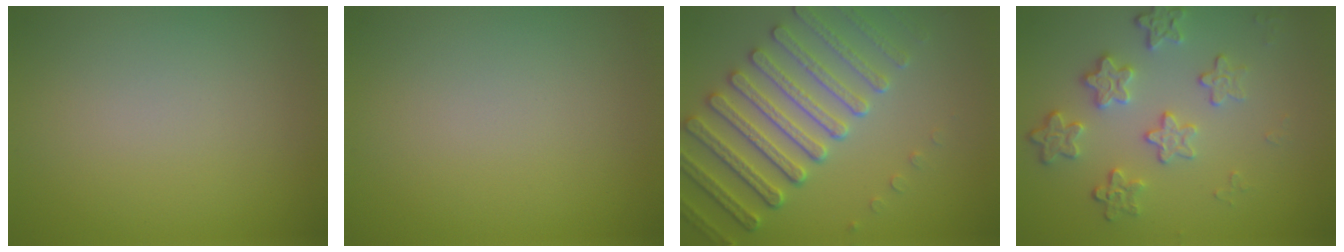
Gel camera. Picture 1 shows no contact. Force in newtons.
{"total": 0.0}
{"total": 6.7, "press": 5.6, "slide": 3.6}
{"total": 3.9, "press": 3.2, "slide": 2.2}